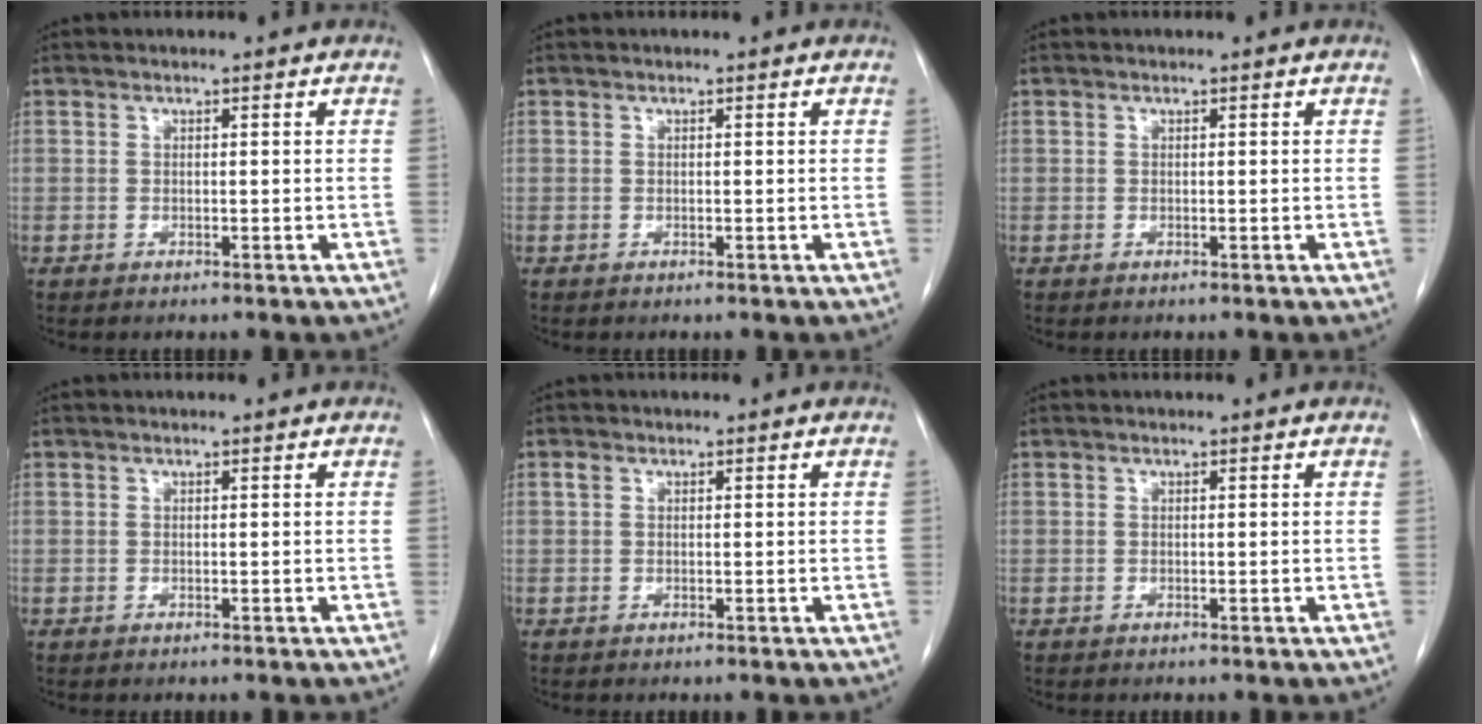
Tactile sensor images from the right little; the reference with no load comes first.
{"total": 0.0}
{"total": 0.0}
{"total": 0.0}
{"total": 0.8, "force": [0.3, 0.6, 0.4], "torque": [-0.011, 0.011, 0.006]}
{"total": 0.0}